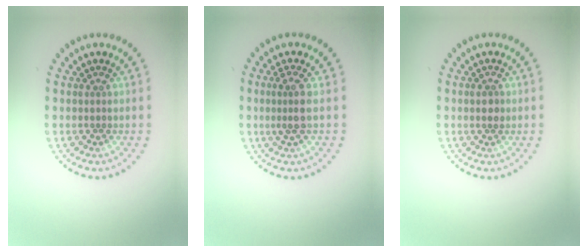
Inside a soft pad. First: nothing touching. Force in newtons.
{"total": 2.1, "press": 1.7, "slide": 1.2}
{"total": 1.1, "press": 1.1, "slide": 0.1}